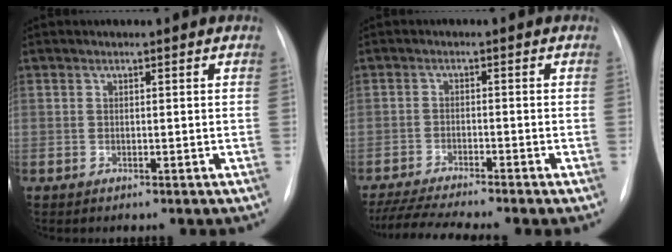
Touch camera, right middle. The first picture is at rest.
{"total": 9.1, "force": [-8.1, -0.8, 4.2], "torque": [-0.068, -0.020, -0.134]}